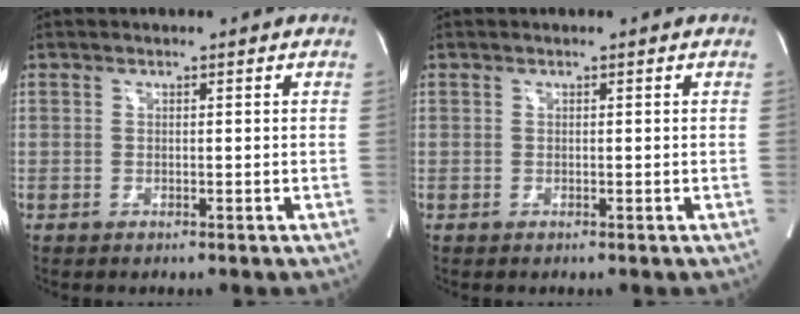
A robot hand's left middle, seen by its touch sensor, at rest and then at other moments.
{"total": 0.0}